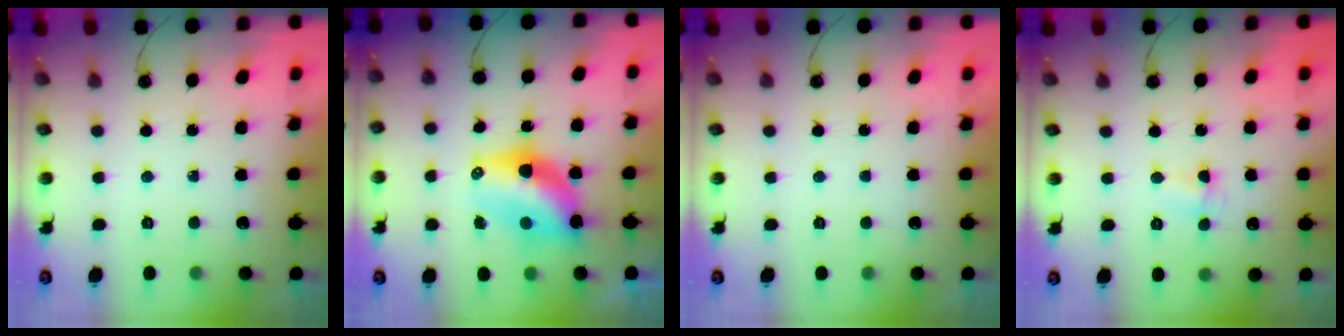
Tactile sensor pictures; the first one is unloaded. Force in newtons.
{"total": 10.8, "press": 10.8, "slide": 0.3}
{"total": 0.0}
{"total": 2.9, "press": 2.7, "slide": 1.0}